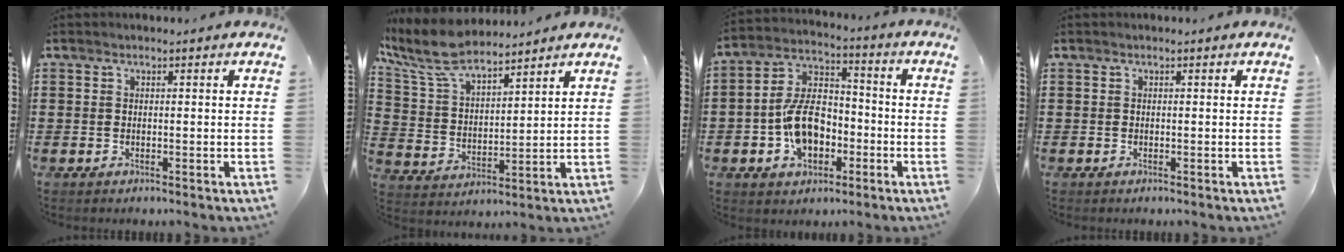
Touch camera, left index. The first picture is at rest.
{"total": 9.1, "force": [7.7, 2.4, 4.2], "torque": [-0.112, -0.026, 0.140]}
{"total": 10.3, "force": [-2.9, 6.5, 7.4], "torque": [-0.168, 0.016, -0.057]}
{"total": 0.0}